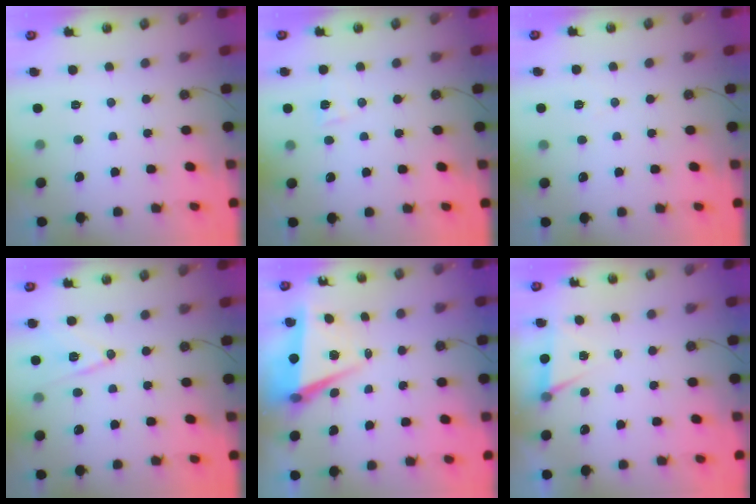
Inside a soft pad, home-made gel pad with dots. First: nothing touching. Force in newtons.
{"total": 4.9, "press": 4.5, "slide": 2.0}
{"total": 6.0, "press": 4.4, "slide": 4.2}
{"total": 11.7, "press": 11.3, "slide": 2.7}
{"total": 6.3, "press": 4.7, "slide": 4.2}
{"total": 4.7, "press": 1.3, "slide": 4.5}